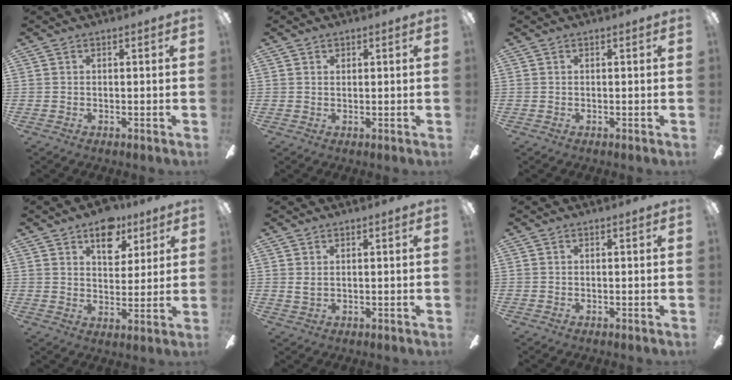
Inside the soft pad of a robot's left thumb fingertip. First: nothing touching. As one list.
[{"total": 0.9, "force": [0.6, 0.6, 0.4], "torque": [-0.008, 0.002, 0.012]}, {"total": 0.0}, {"total": 11.0, "force": [6.5, 6.5, 6.1], "torque": [-0.062, -0.025, 0.109]}, {"total": 1.6, "force": [0.9, 0.8, 1.1], "torque": [-0.024, 0.002, 0.015]}, {"total": 0.0}]